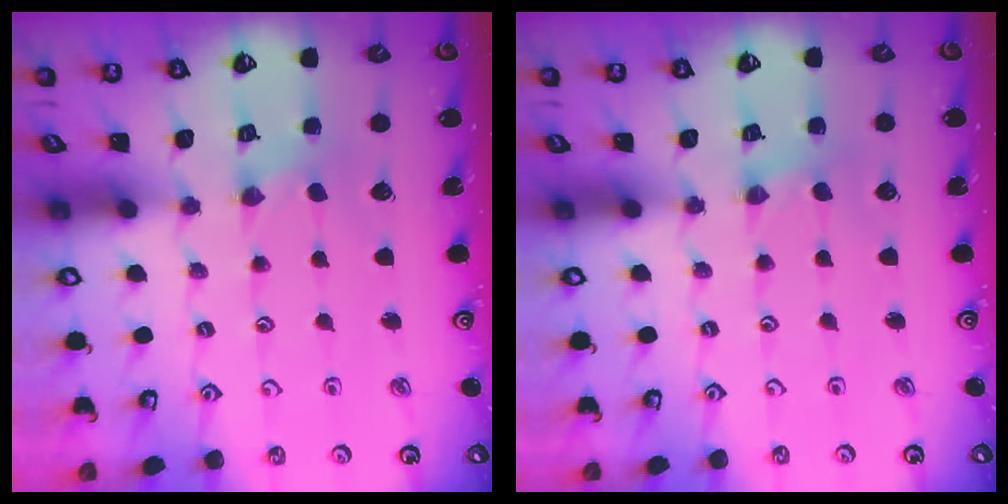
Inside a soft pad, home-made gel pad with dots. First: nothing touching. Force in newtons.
{"total": 0.8, "press": 0.8, "slide": 0.2}